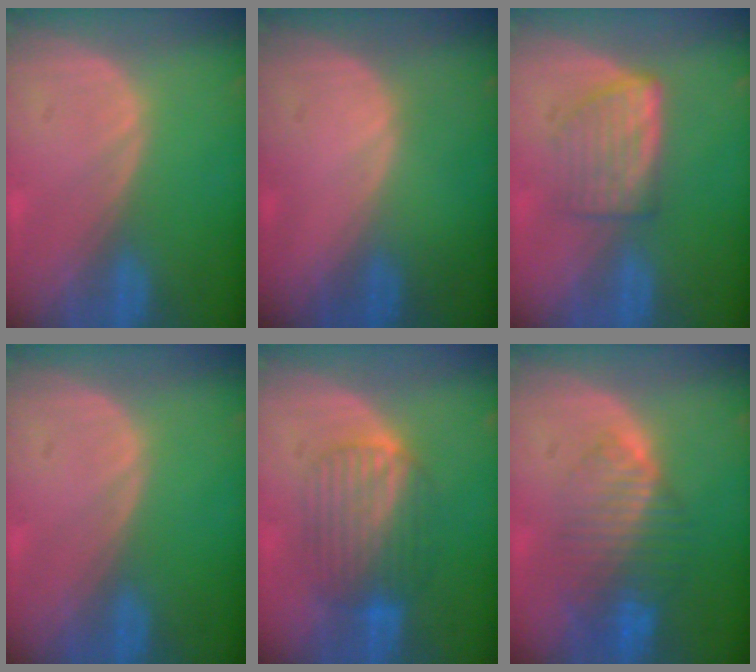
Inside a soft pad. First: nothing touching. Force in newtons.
{"total": 0.6, "press": 0.1, "slide": 0.6}
{"total": 5.9, "press": 5.3, "slide": 2.6}
{"total": 0.0}
{"total": 6.7, "press": 6.7, "slide": 0.3}
{"total": 8.4, "press": 7.1, "slide": 4.4}